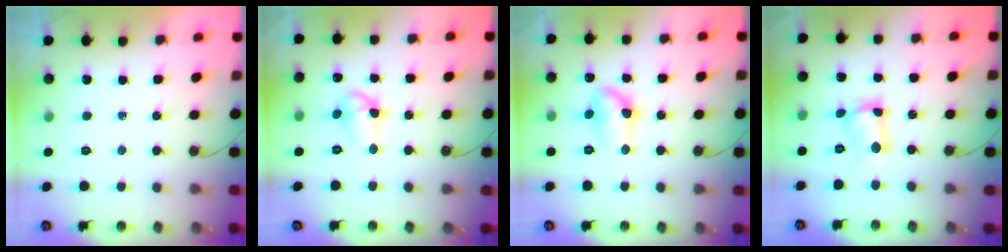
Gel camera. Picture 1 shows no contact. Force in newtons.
{"total": 8.5, "press": 8.5, "slide": 0.6}
{"total": 8.8, "press": 8.8, "slide": 1.0}
{"total": 5.7, "press": 5.7, "slide": 0.6}